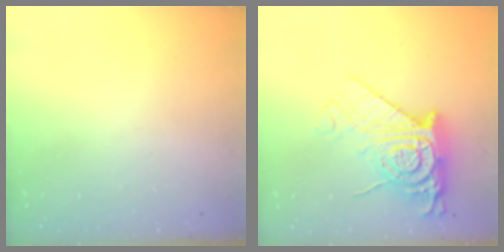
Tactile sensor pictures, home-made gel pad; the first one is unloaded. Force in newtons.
{"total": 16.0, "press": 15.9, "slide": 1.4}